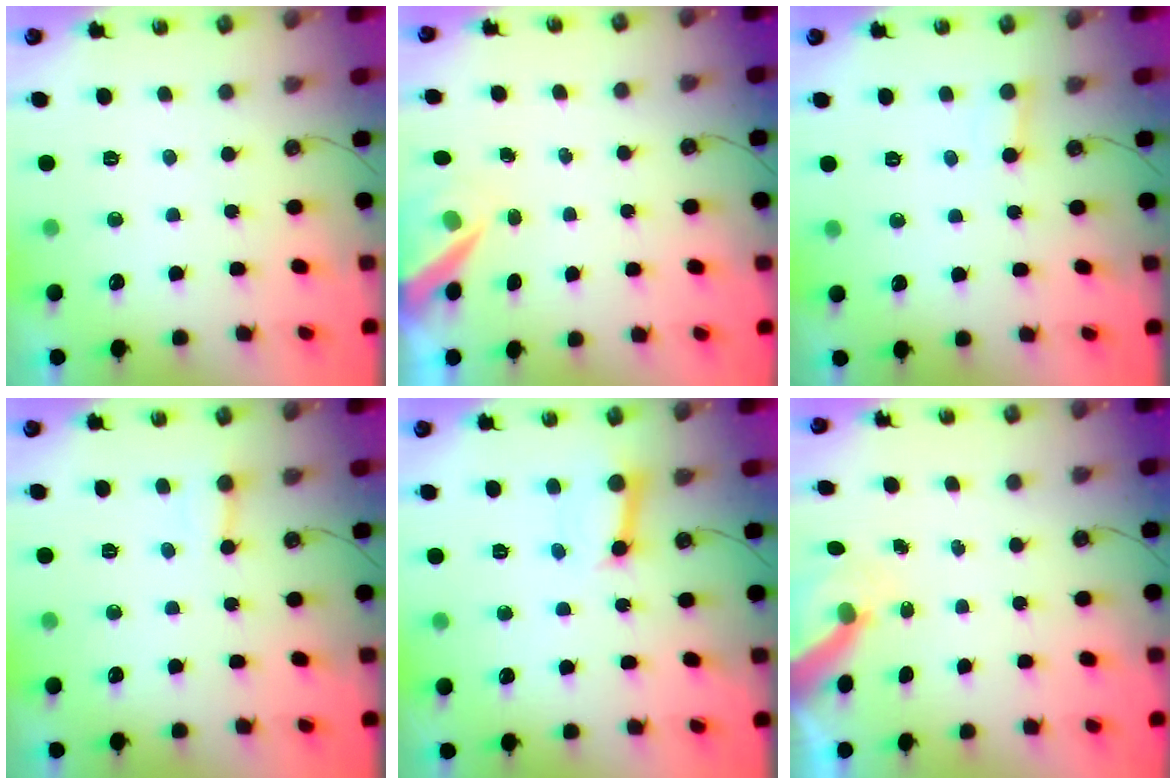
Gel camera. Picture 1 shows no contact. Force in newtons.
{"total": 5.9, "press": 5.8, "slide": 0.6}
{"total": 2.6, "press": 2.6, "slide": 0.1}
{"total": 5.6, "press": 5.6, "slide": 0.5}
{"total": 7.5, "press": 7.5, "slide": 0.9}
{"total": 6.3, "press": 6.3, "slide": 0.7}